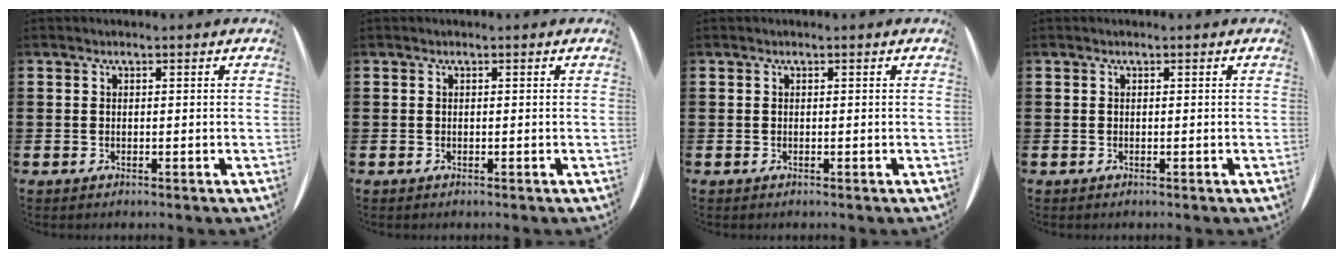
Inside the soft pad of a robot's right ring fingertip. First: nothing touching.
{"total": 0.0}
{"total": 0.0}
{"total": 0.0}